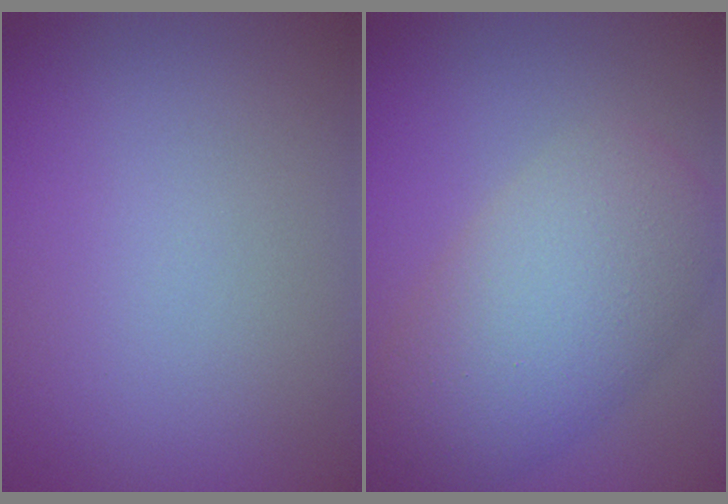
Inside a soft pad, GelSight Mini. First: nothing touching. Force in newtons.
{"total": 7.8, "press": 7.8, "slide": 0.3}